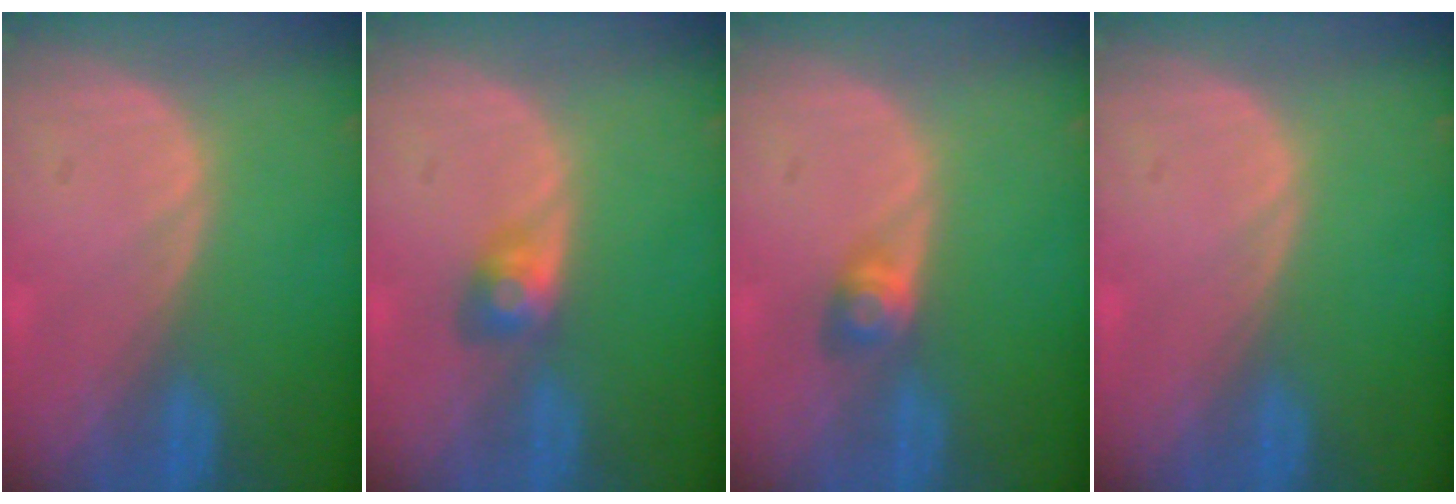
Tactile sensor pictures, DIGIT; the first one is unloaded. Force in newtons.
{"total": 2.9, "press": 2.7, "slide": 1.2}
{"total": 2.8, "press": 2.5, "slide": 1.2}
{"total": 0.0}